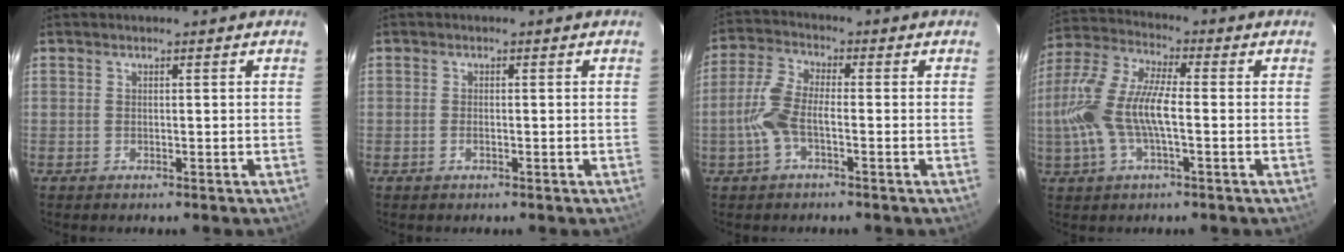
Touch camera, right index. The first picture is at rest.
{"total": 1.1, "force": [-0.5, 0.5, 0.8], "torque": [-0.018, 0.000, -0.009]}
{"total": 7.3, "force": [-2.2, 2.4, 6.5], "torque": [-0.152, 0.008, -0.048]}
{"total": 14.3, "force": [-2.2, 4.6, 13.4], "torque": [-0.281, 0.003, -0.046]}